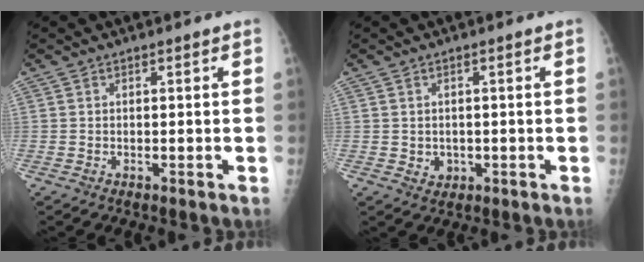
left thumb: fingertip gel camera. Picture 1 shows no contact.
{"total": 2.1, "force": [-0.2, 1.9, 0.9], "torque": [-0.007, 0.000, 0.006]}